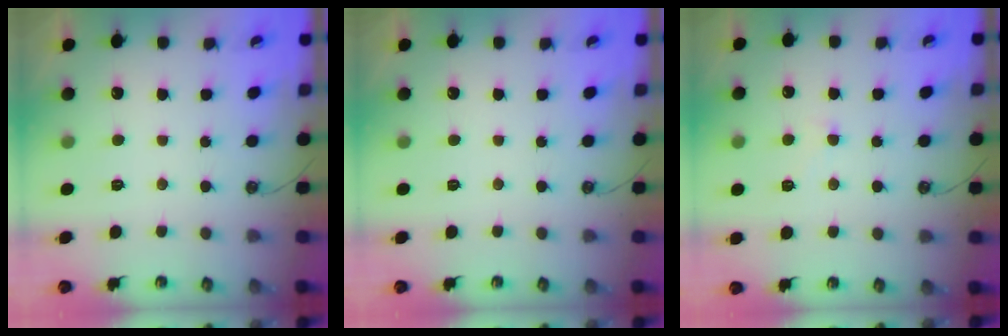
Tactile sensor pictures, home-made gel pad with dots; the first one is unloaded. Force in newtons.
{"total": 0.0}
{"total": 2.1, "press": 2.0, "slide": 0.5}